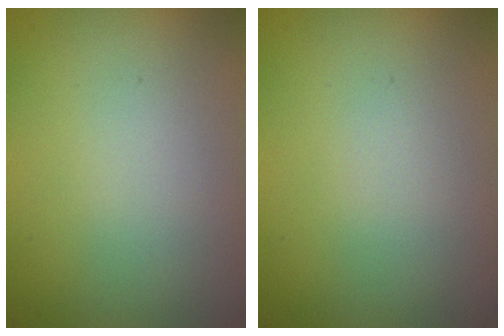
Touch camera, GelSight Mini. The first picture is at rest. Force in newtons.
{"total": 0.0}